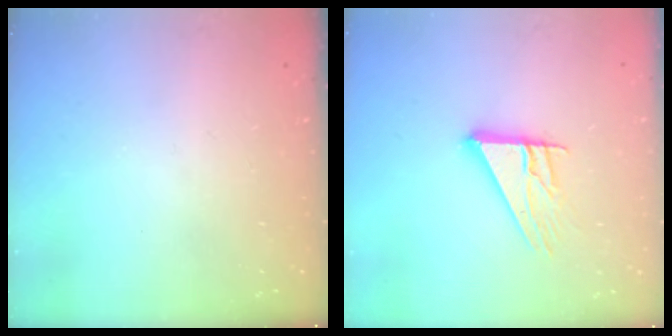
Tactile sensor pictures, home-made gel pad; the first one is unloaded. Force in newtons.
{"total": 12.9, "press": 12.9, "slide": 1.2}